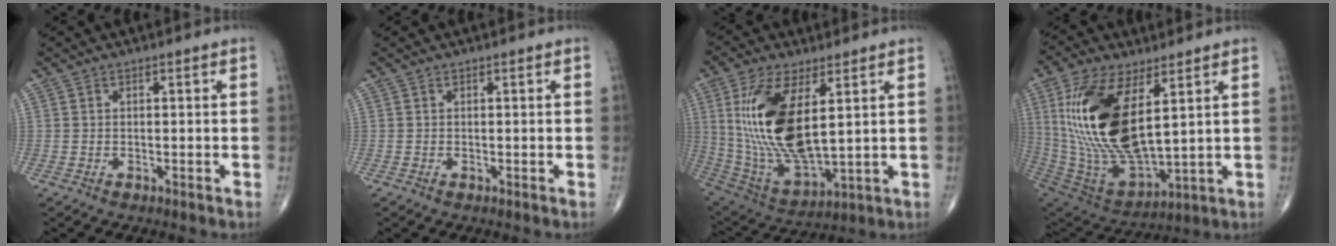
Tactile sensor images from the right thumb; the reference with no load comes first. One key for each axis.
{"total": 0.0}
{"total": 19.3, "fx": 4.5, "fy": 8.2, "fz": 16.9, "tx": -0.343, "ty": -0.027, "tz": 0.099}
{"total": 22.9, "fx": 6.3, "fy": 10.1, "fz": 19.5, "tx": -0.395, "ty": -0.035, "tz": 0.130}